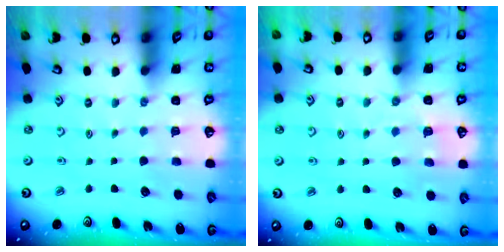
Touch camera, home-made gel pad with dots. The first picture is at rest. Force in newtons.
{"total": 3.0, "press": 2.9, "slide": 0.7}